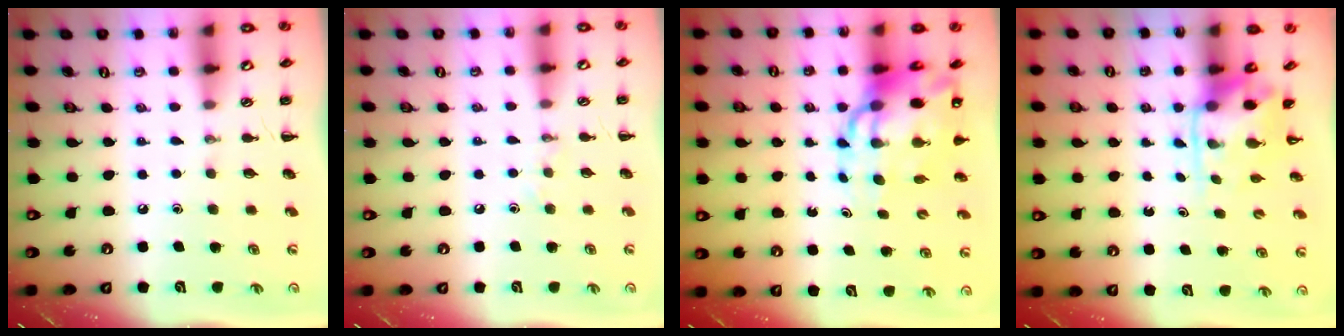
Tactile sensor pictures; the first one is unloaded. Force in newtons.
{"total": 3.2, "press": 3.1, "slide": 0.9}
{"total": 13.6, "press": 13.0, "slide": 3.8}
{"total": 3.5, "press": 3.4, "slide": 0.8}